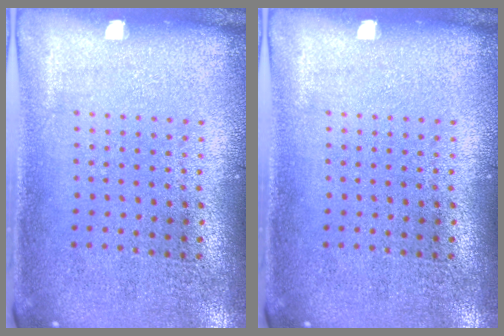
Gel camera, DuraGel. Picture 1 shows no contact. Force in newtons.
{"total": 0.0}